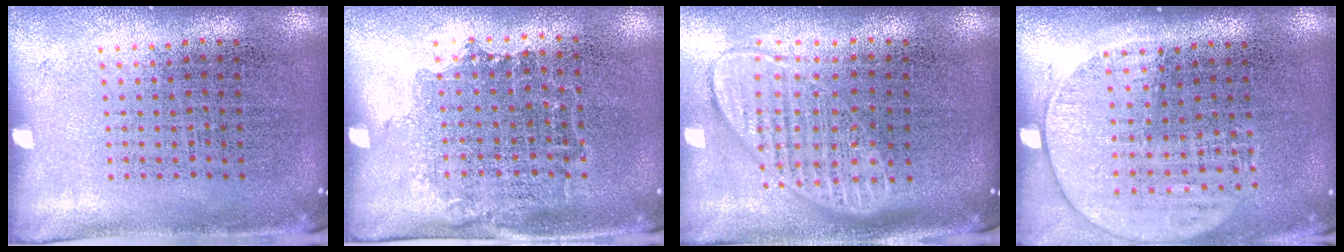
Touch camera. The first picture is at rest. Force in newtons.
{"total": 1.1, "press": 0.9, "slide": 0.5}
{"total": 2.0, "press": 1.5, "slide": 1.2}
{"total": 1.6, "press": 1.5, "slide": 0.7}